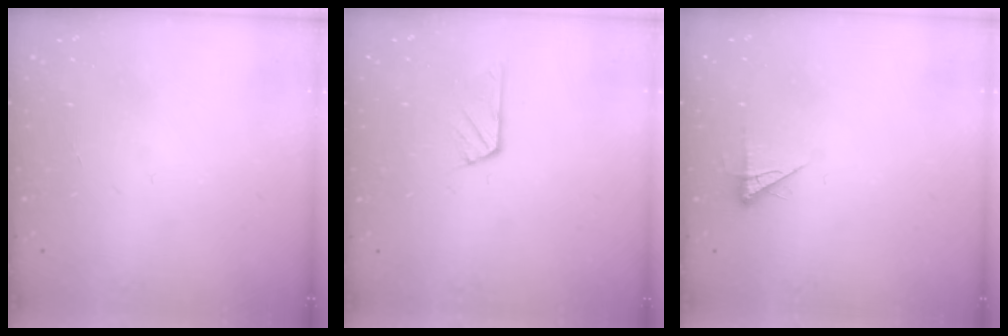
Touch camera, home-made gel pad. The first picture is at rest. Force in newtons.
{"total": 2.9, "press": 2.8, "slide": 0.4}
{"total": 4.0, "press": 3.9, "slide": 0.8}